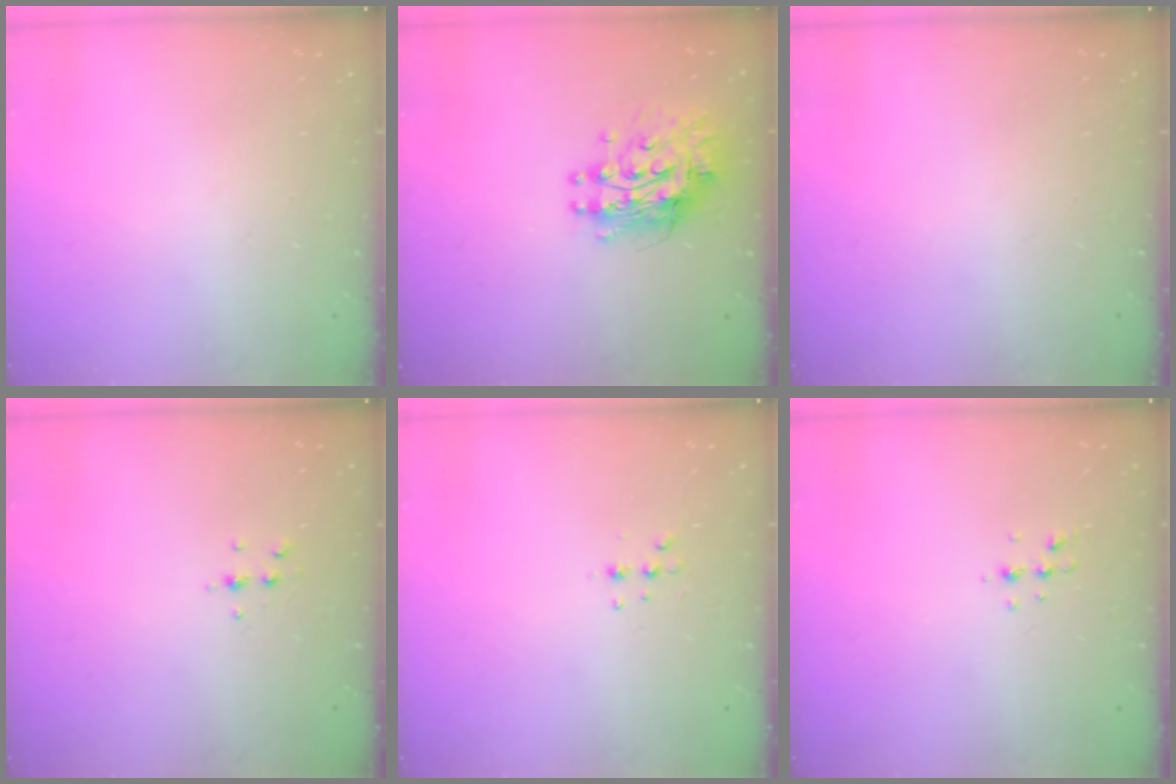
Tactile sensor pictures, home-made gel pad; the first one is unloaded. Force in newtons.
{"total": 11.5, "press": 11.5, "slide": 1.0}
{"total": 0.0}
{"total": 4.7, "press": 4.6, "slide": 1.0}
{"total": 4.1, "press": 3.9, "slide": 1.3}
{"total": 3.8, "press": 3.6, "slide": 1.3}